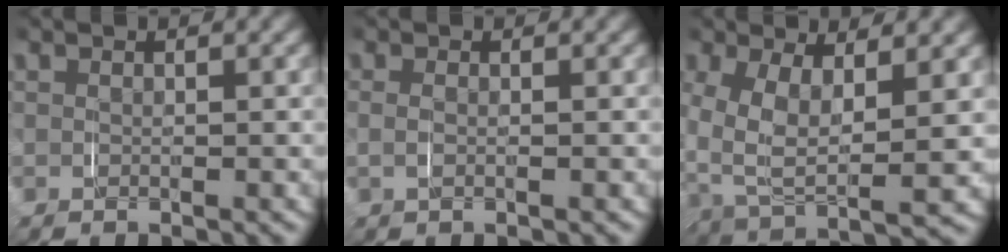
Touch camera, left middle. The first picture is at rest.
{"total": 1.1, "force": [0.1, -1.1, -0.2], "torque": [0.012, 0.001, 0.002]}
{"total": 3.1, "force": [1.2, 1.3, 2.5], "torque": [-0.057, -0.018, 0.023]}